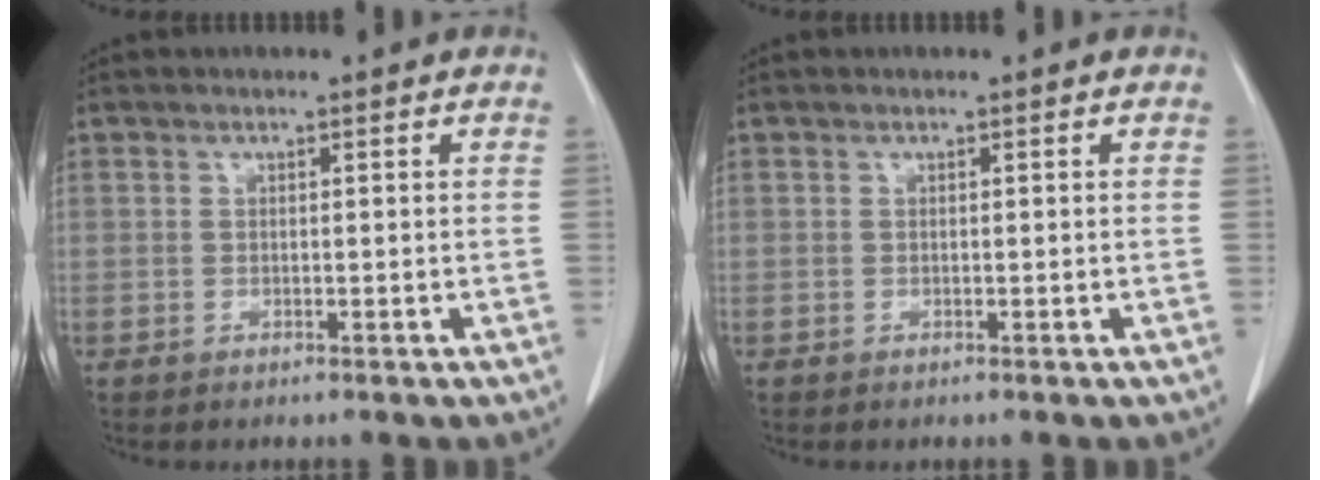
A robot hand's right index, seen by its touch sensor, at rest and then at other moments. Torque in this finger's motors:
{"motor_torque": [0.00, 0.00, 0.00, 0.00]}